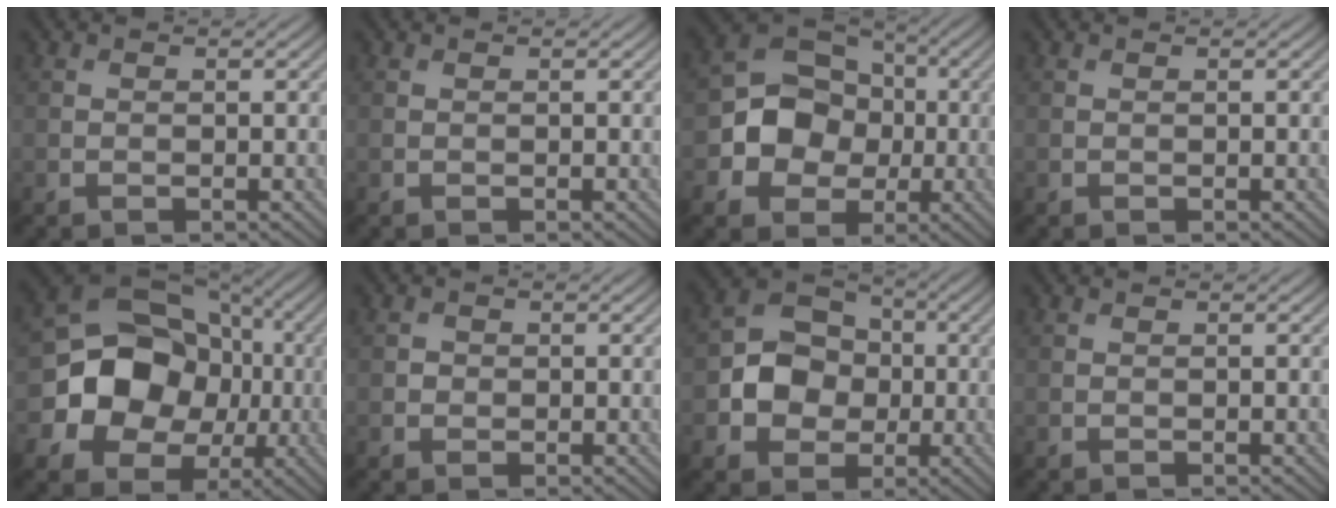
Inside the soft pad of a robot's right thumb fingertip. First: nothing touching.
{"total": 0.0}
{"total": 8.2, "force": [-1.1, 7.1, 4.1], "torque": [-0.065, 0.006, -0.040]}
{"total": 0.0}
{"total": 15.3, "force": [-1.4, 13.3, 7.6], "torque": [-0.146, -0.017, -0.042]}
{"total": 0.8, "force": [0.0, 0.8, 0.2], "torque": [-0.001, -0.003, -0.004]}
{"total": 7.1, "force": [-0.8, 6.1, 3.6], "torque": [-0.063, 0.009, -0.030]}
{"total": 0.0}